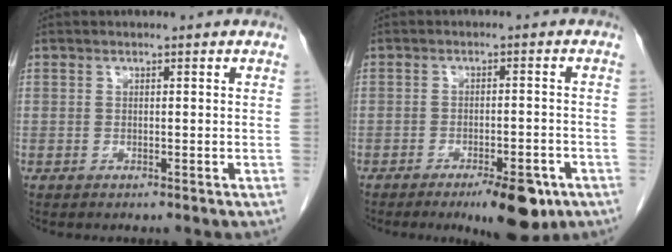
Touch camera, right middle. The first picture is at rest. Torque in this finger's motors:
{"motor_torque": [0.62, -0.62, 0.09, 0.05]}